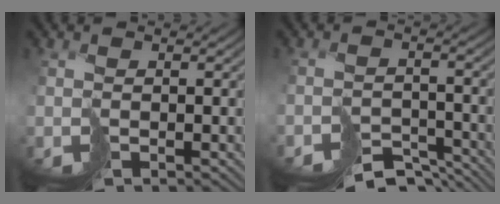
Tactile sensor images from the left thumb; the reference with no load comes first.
{"total": 6.5, "force": [-6.3, 1.5, 0.7], "torque": [-0.001, -0.010, -0.091]}